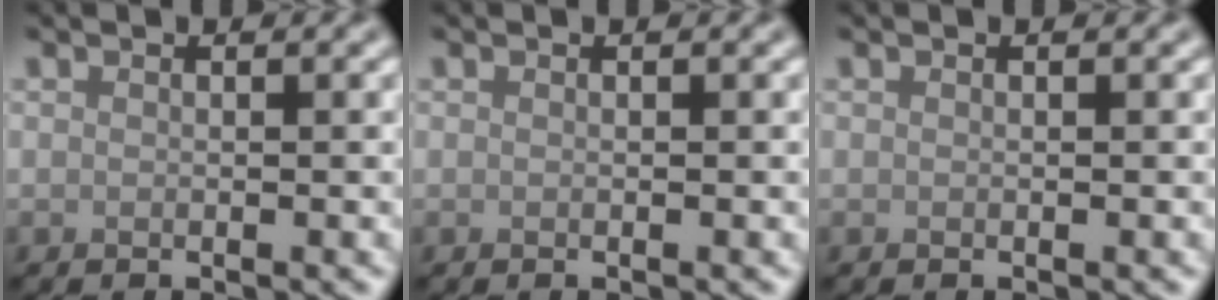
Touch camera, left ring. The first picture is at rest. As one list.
[{"total": 0.0}, {"total": 0.0}]